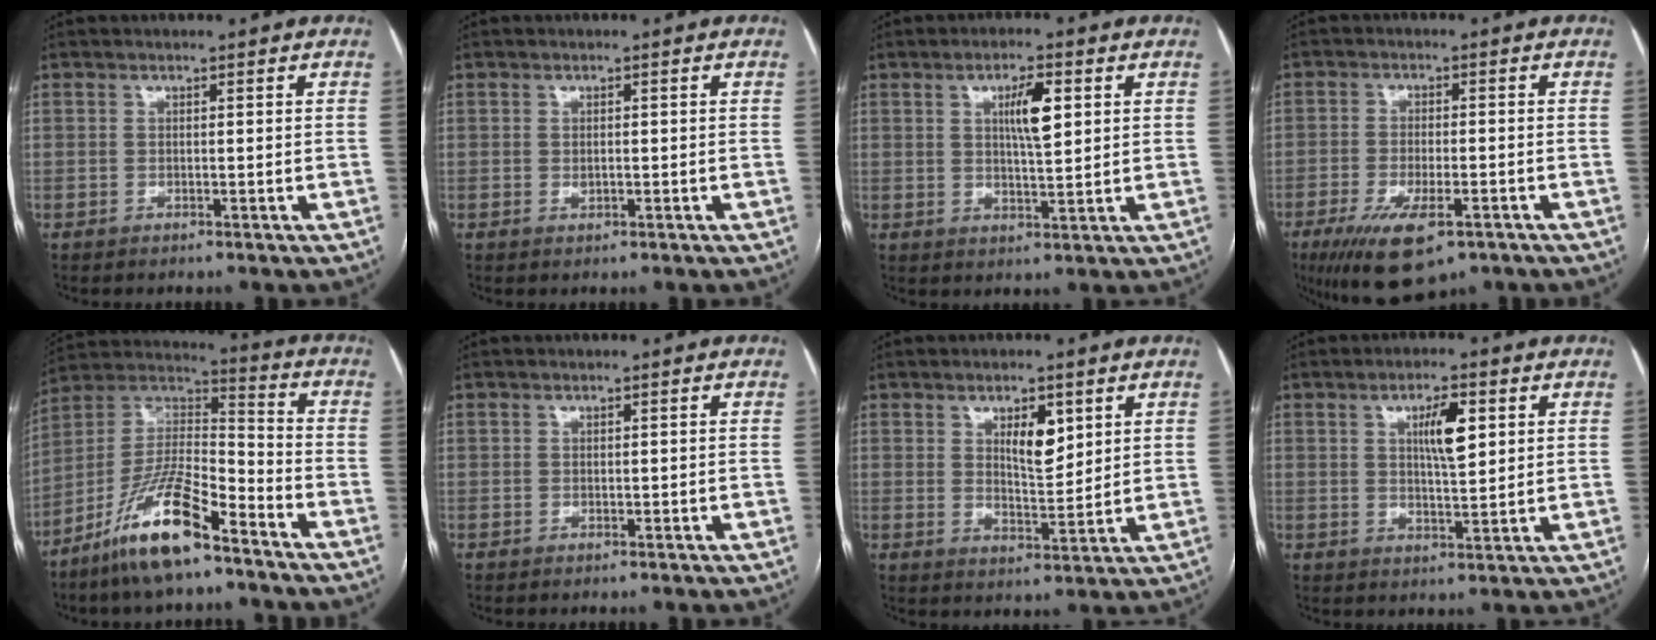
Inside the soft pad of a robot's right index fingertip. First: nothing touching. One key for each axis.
{"total": 1.0, "fx": 0.0, "fy": 0.5, "fz": 0.8, "tx": -0.017, "ty": -0.002, "tz": 0.002}
{"total": 5.6, "fx": 1.8, "fy": 1.0, "fz": 5.2, "tx": -0.091, "ty": 0.003, "tz": 0.032}
{"total": 10.5, "fx": -6.1, "fy": 3.4, "fz": 7.8, "tx": -0.143, "ty": -0.021, "tz": -0.097}
{"total": 15.3, "fx": -10.1, "fy": 3.1, "fz": 11.0, "tx": -0.218, "ty": 0.005, "tz": -0.186}
{"total": 0.0}
{"total": 5.6, "fx": 2.5, "fy": 2.0, "fz": 4.6, "tx": -0.078, "ty": -0.005, "tz": 0.047}
{"total": 6.0, "fx": 2.0, "fy": 1.3, "fz": 5.4, "tx": -0.094, "ty": 0.004, "tz": 0.036}